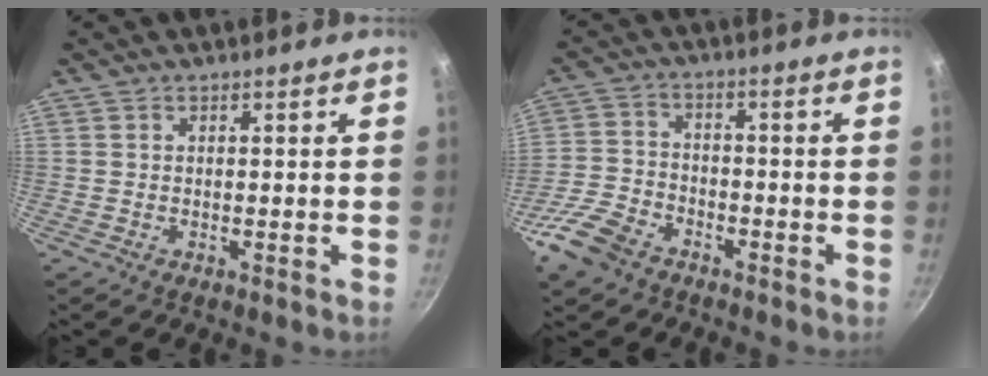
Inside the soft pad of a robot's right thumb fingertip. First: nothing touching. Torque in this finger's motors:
{"motor_torque": [1.33, 0.43, 0.44, -1.16, 0.06]}